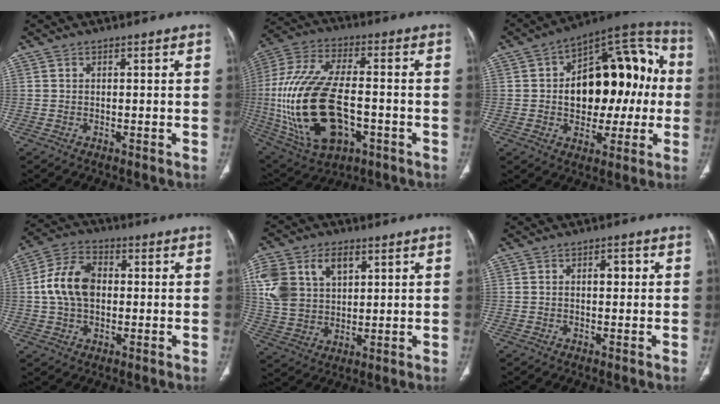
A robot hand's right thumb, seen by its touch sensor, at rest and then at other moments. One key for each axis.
{"total": 24.7, "fx": -4.3, "fy": 12.8, "fz": 20.6, "tx": -0.442, "ty": 0.008, "tz": -0.058}
{"total": 23.4, "fx": 1.0, "fy": 13.8, "fz": 18.8, "tx": -0.222, "ty": 0.041, "tz": 0.018}
{"total": 11.0, "fx": 0.6, "fy": 7.5, "fz": 8.0, "tx": -0.145, "ty": 0.022, "tz": 0.006}
{"total": 15.4, "fx": 5.3, "fy": 10.6, "fz": 9.8, "tx": -0.194, "ty": 0.000, "tz": 0.108}
{"total": 2.2, "fx": 0.2, "fy": 1.2, "fz": 1.8, "tx": -0.023, "ty": 0.007, "tz": 0.001}